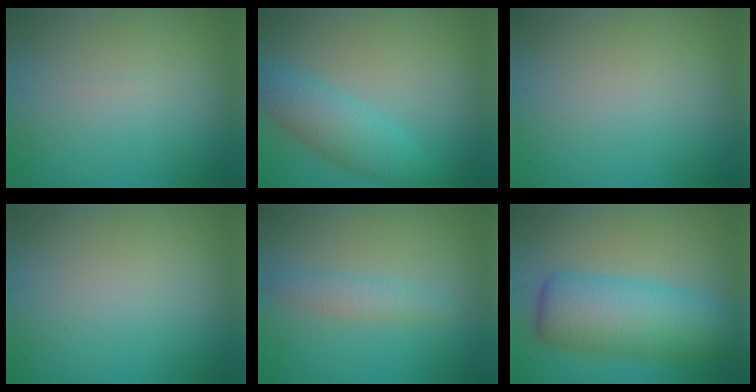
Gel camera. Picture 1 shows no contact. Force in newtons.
{"total": 4.5, "press": 4.5, "slide": 0.1}
{"total": 0.0}
{"total": 0.0}
{"total": 1.9, "press": 1.9, "slide": 0.0}
{"total": 6.7, "press": 6.7, "slide": 0.1}